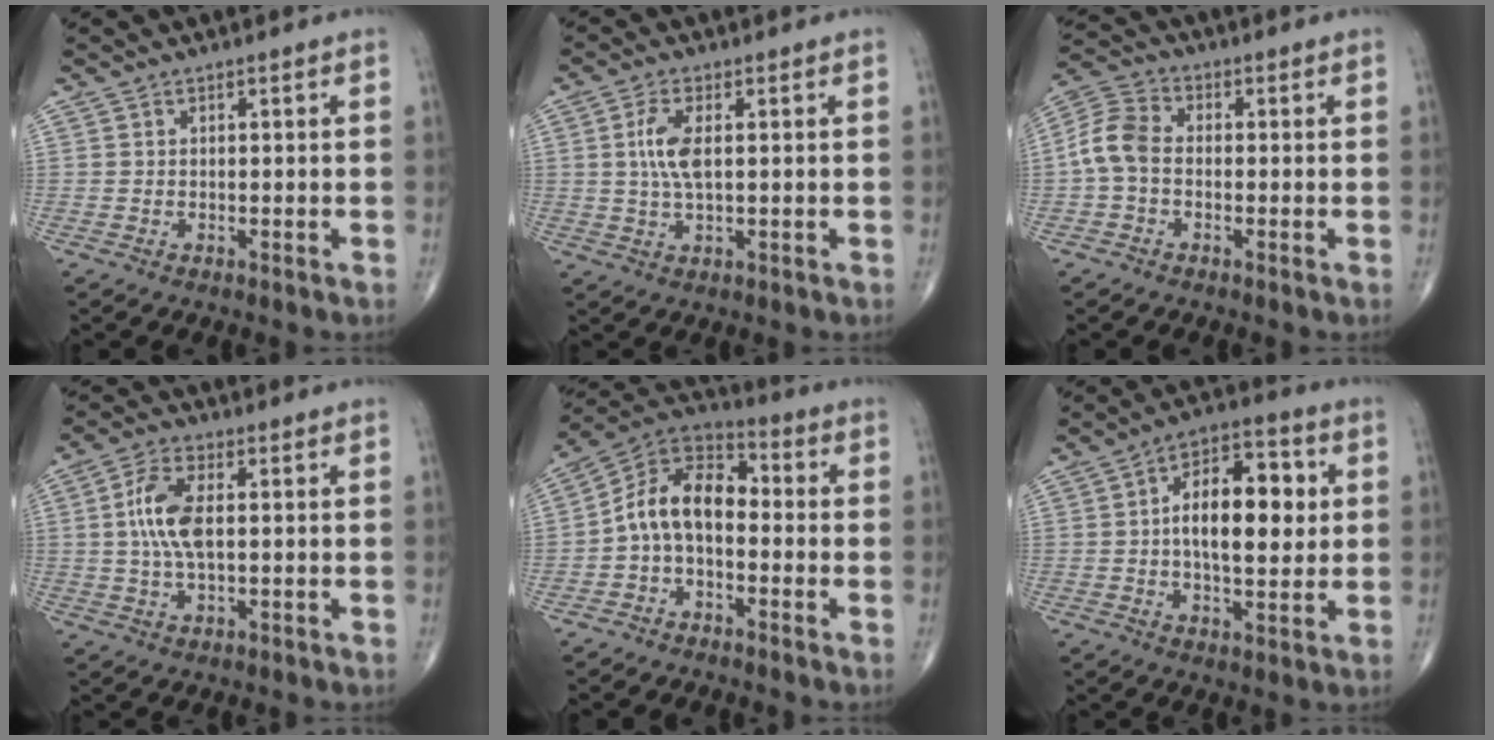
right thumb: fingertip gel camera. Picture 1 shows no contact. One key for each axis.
{"total": 5.9, "fx": 0.9, "fy": 2.3, "fz": 5.4, "tx": -0.122, "ty": 0.000, "tz": 0.017}
{"total": 7.4, "fx": -0.9, "fy": 5.0, "fz": 5.3, "tx": -0.106, "ty": 0.022, "tz": -0.032}
{"total": 8.5, "fx": 0.8, "fy": 3.8, "fz": 7.6, "tx": -0.163, "ty": 0.007, "tz": 0.014}
{"total": 11.5, "fx": -1.6, "fy": 7.3, "fz": 8.8, "tx": -0.139, "ty": 0.049, "tz": -0.045}
{"total": 15.0, "fx": 1.7, "fy": 7.4, "fz": 12.9, "tx": -0.182, "ty": 0.016, "tz": 0.020}